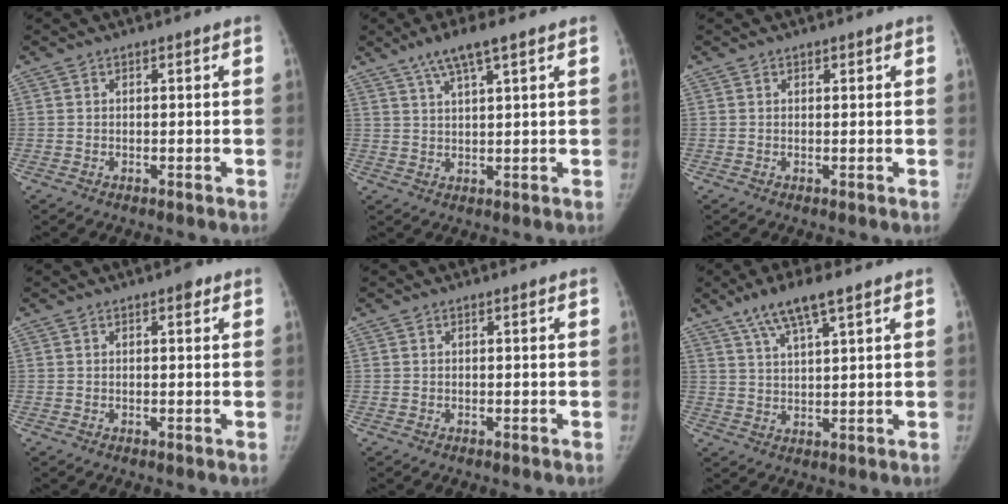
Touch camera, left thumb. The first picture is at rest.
{"total": 6.5, "force": [4.1, 1.0, 5.0], "torque": [-0.099, -0.006, 0.079]}
{"total": 0.6, "force": [0.3, 0.4, 0.3], "torque": [0.003, -0.001, 0.003]}
{"total": 1.5, "force": [0.8, 0.7, 1.1], "torque": [-0.008, 0.000, 0.008]}
{"total": 0.0}
{"total": 8.1, "force": [5.2, 1.6, 6.0], "torque": [-0.115, -0.012, 0.101]}